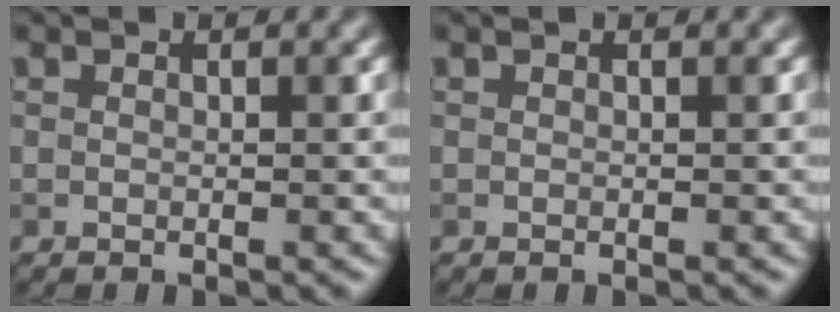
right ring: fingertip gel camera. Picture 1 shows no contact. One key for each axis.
{"total": 0.0}